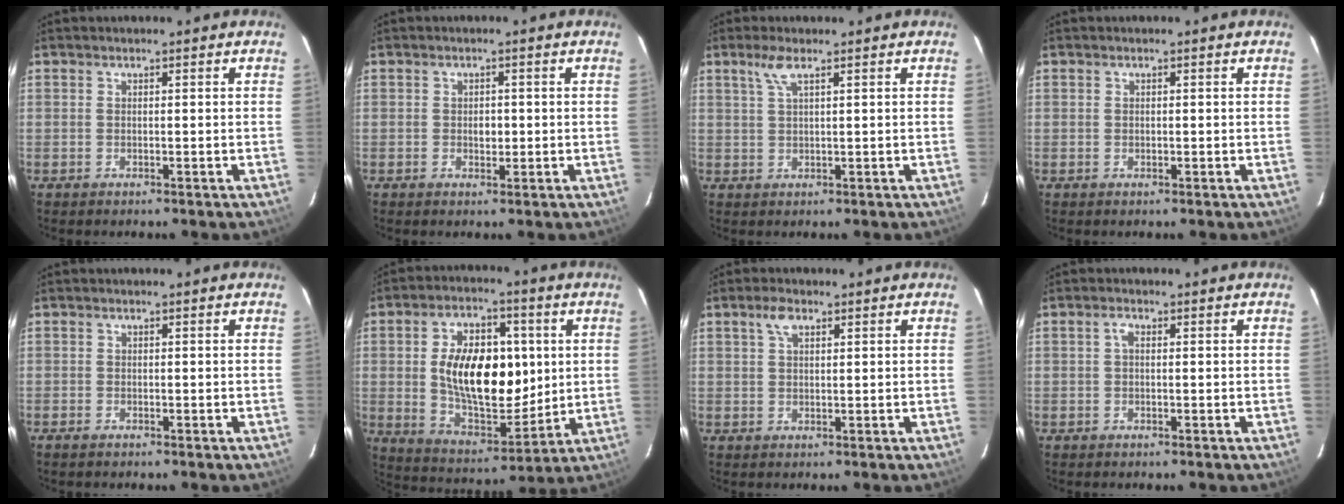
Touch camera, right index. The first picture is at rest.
{"total": 2.1, "force": [-0.1, 1.5, 1.4], "torque": [-0.022, 0.003, -0.003]}
{"total": 2.9, "force": [1.8, 0.4, 2.3], "torque": [-0.049, 0.006, 0.038]}
{"total": 0.8, "force": [0.1, 0.5, 0.6], "torque": [-0.011, 0.002, 0.003]}
{"total": 0.9, "force": [-0.8, 0.4, 0.2], "torque": [-0.008, -0.002, -0.017]}
{"total": 18.0, "force": [2.0, 10.1, 14.8], "torque": [-0.258, 0.009, 0.047]}
{"total": 2.9, "force": [1.4, 1.4, 2.0], "torque": [-0.039, 0.008, 0.027]}
{"total": 1.2, "force": [0.1, 0.6, 1.0], "torque": [-0.020, 0.007, -0.001]}